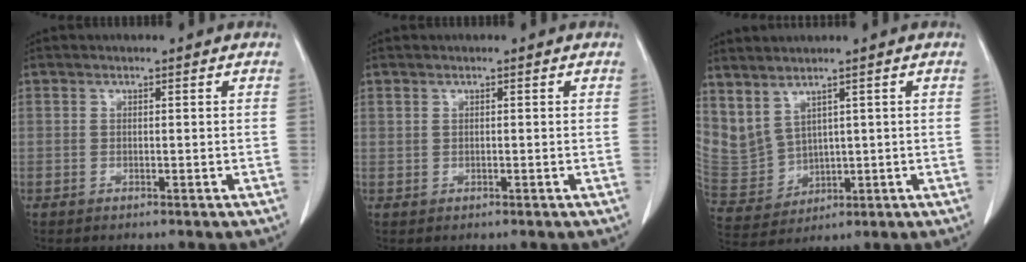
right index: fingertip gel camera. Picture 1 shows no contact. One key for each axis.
{"total": 0.0}
{"total": 7.8, "fx": 4.6, "fy": 4.7, "fz": 4.2, "tx": -0.099, "ty": 0.000, "tz": 0.123}